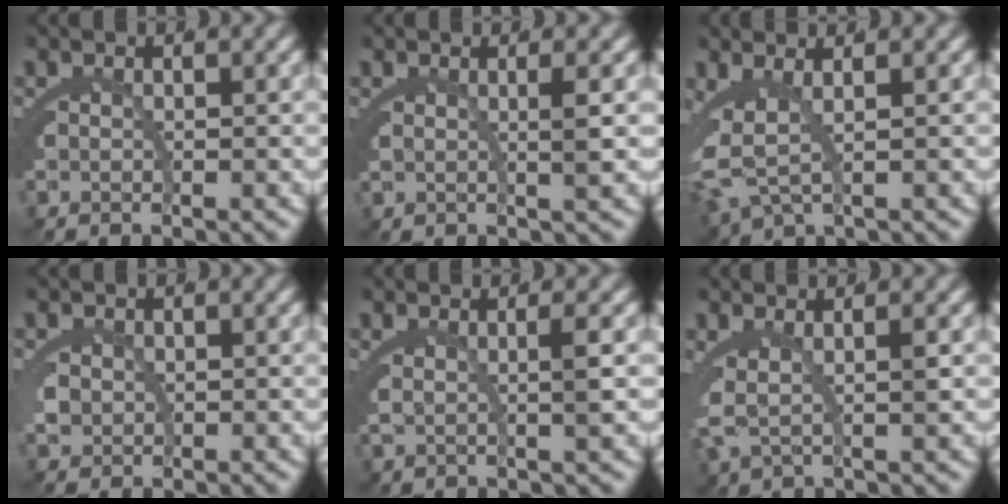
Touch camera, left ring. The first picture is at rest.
{"total": 1.9, "force": [0.8, -0.8, 1.6], "torque": [-0.020, -0.005, 0.020]}
{"total": 4.7, "force": [0.3, 3.1, 3.6], "torque": [-0.099, -0.019, 0.015]}
{"total": 0.9, "force": [0.0, 0.6, 0.6], "torque": [-0.022, -0.006, 0.008]}
{"total": 2.1, "force": [0.9, -0.6, 1.7], "torque": [-0.026, -0.004, 0.024]}
{"total": 3.3, "force": [0.9, 1.4, 2.9], "torque": [-0.071, -0.016, 0.027]}